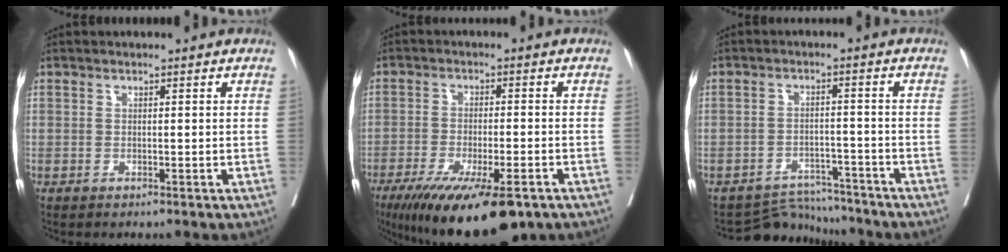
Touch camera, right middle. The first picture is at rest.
{"total": 15.3, "force": [-10.5, 3.1, 10.7], "torque": [-0.159, -0.033, -0.163]}
{"total": 5.9, "force": [-5.5, 1.0, -1.6], "torque": [0.023, 0.013, -0.085]}